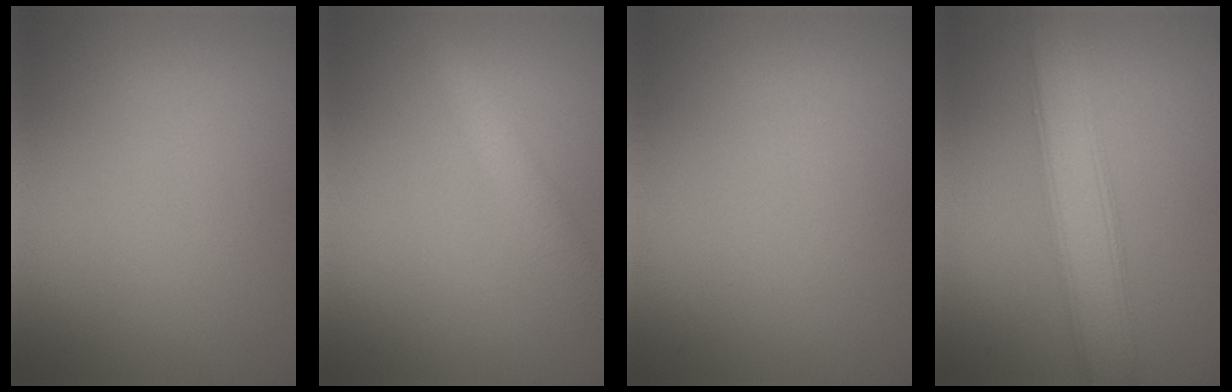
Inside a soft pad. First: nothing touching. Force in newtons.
{"total": 2.5, "press": 2.5, "slide": 0.1}
{"total": 0.0}
{"total": 5.1, "press": 5.1, "slide": 0.0}